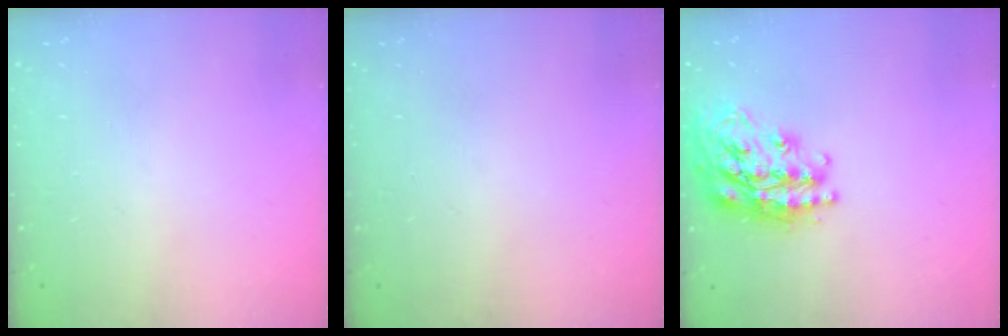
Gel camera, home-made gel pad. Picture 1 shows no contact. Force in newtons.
{"total": 0.0}
{"total": 23.5, "press": 23.4, "slide": 2.0}